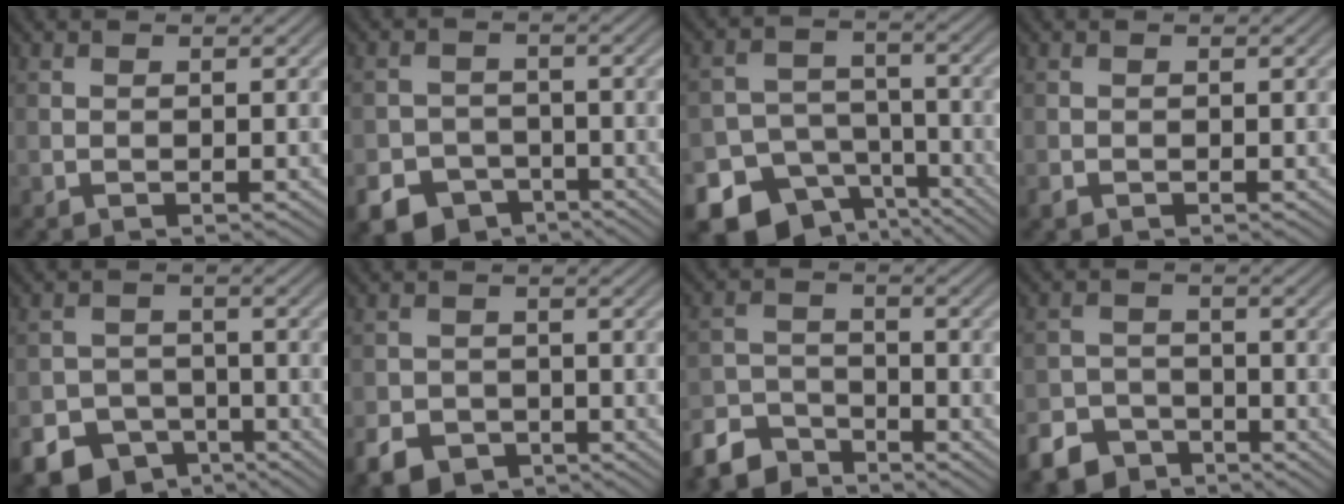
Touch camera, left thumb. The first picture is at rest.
{"total": 8.5, "force": [-5.7, 5.9, 2.2], "torque": [-0.036, -0.021, -0.101]}
{"total": 13.5, "force": [-9.0, 9.2, 3.8], "torque": [-0.094, -0.037, -0.129]}
{"total": 0.6, "force": [-0.5, 0.4, 0.2], "torque": [-0.005, -0.003, -0.009]}
{"total": 9.7, "force": [-6.6, 6.6, 2.7], "torque": [-0.046, -0.024, -0.113]}
{"total": 4.6, "force": [-2.8, 3.2, 1.9], "torque": [-0.040, -0.008, -0.055]}
{"total": 6.6, "force": [-5.5, 3.0, 2.2], "torque": [-0.048, -0.008, -0.120]}
{"total": 5.8, "force": [-4.3, 3.4, 1.9], "torque": [-0.040, -0.006, -0.087]}